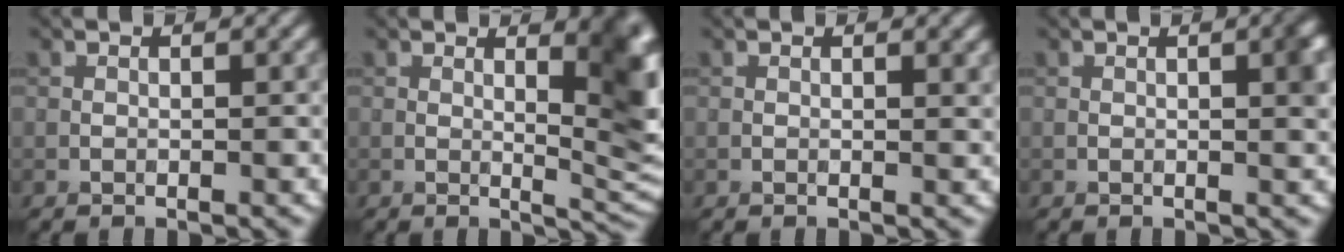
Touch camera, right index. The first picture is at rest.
{"total": 6.9, "force": [1.6, 2.1, 6.4], "torque": [-0.067, -0.007, 0.028]}
{"total": 0.7, "force": [0.3, 0.2, 0.6], "torque": [-0.007, -0.004, 0.006]}
{"total": 2.0, "force": [0.2, 0.5, 2.0], "torque": [-0.022, 0.001, 0.004]}